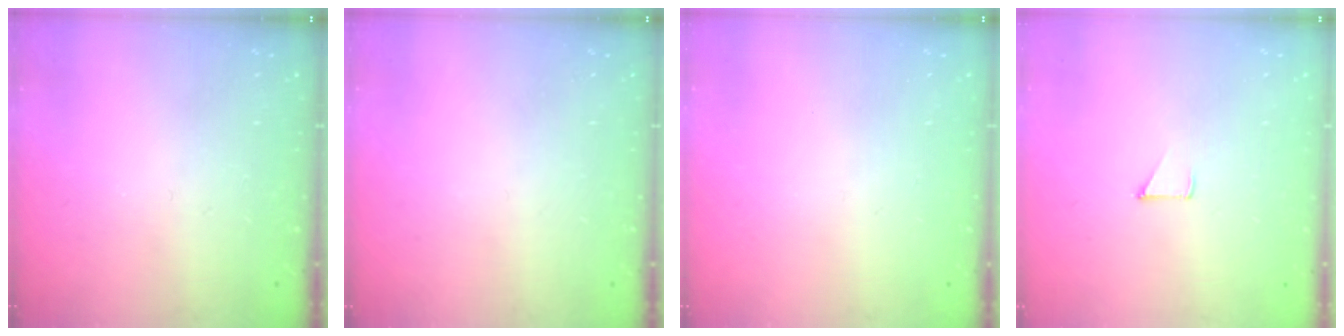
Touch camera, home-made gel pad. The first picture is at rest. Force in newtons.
{"total": 0.0}
{"total": 0.0}
{"total": 2.9, "press": 2.8, "slide": 0.3}